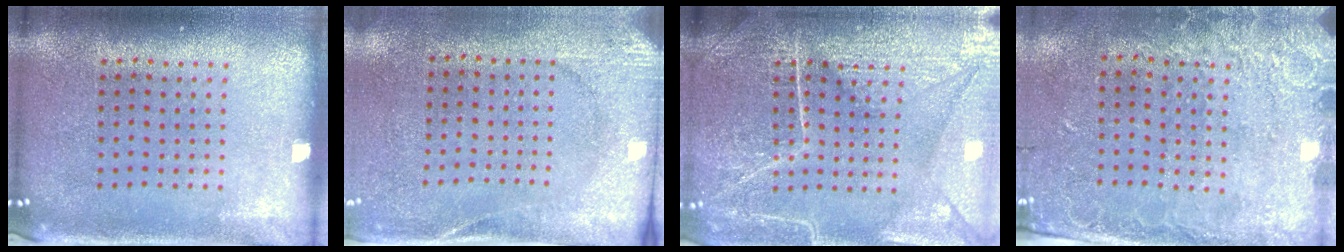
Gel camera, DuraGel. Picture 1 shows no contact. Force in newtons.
{"total": 2.6, "press": 2.1, "slide": 1.6}
{"total": 6.7, "press": 6.6, "slide": 0.8}
{"total": 2.6, "press": 1.9, "slide": 1.8}